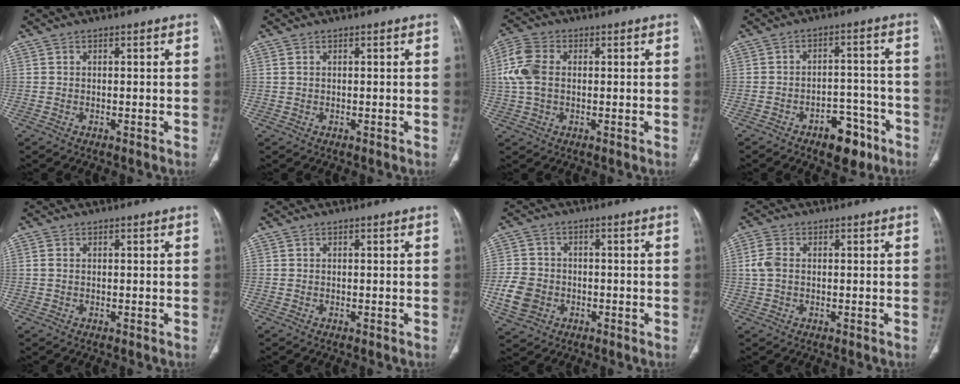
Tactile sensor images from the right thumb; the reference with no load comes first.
{"total": 0.9, "force": [0.4, 0.5, 0.5], "torque": [-0.014, 0.004, 0.011]}
{"total": 8.3, "force": [0.8, 5.6, 6.0], "torque": [-0.146, 0.017, 0.017]}
{"total": 8.5, "force": [-5.1, 4.8, 4.9], "torque": [-0.037, 0.039, -0.069]}
{"total": 1.4, "force": [0.3, 0.9, 1.0], "torque": [-0.028, 0.004, 0.009]}
{"total": 0.0}
{"total": 7.9, "force": [-2.1, 6.5, 3.8], "torque": [-0.069, 0.012, -0.035]}
{"total": 4.0, "force": [0.4, 2.7, 2.9], "torque": [-0.077, 0.008, 0.006]}